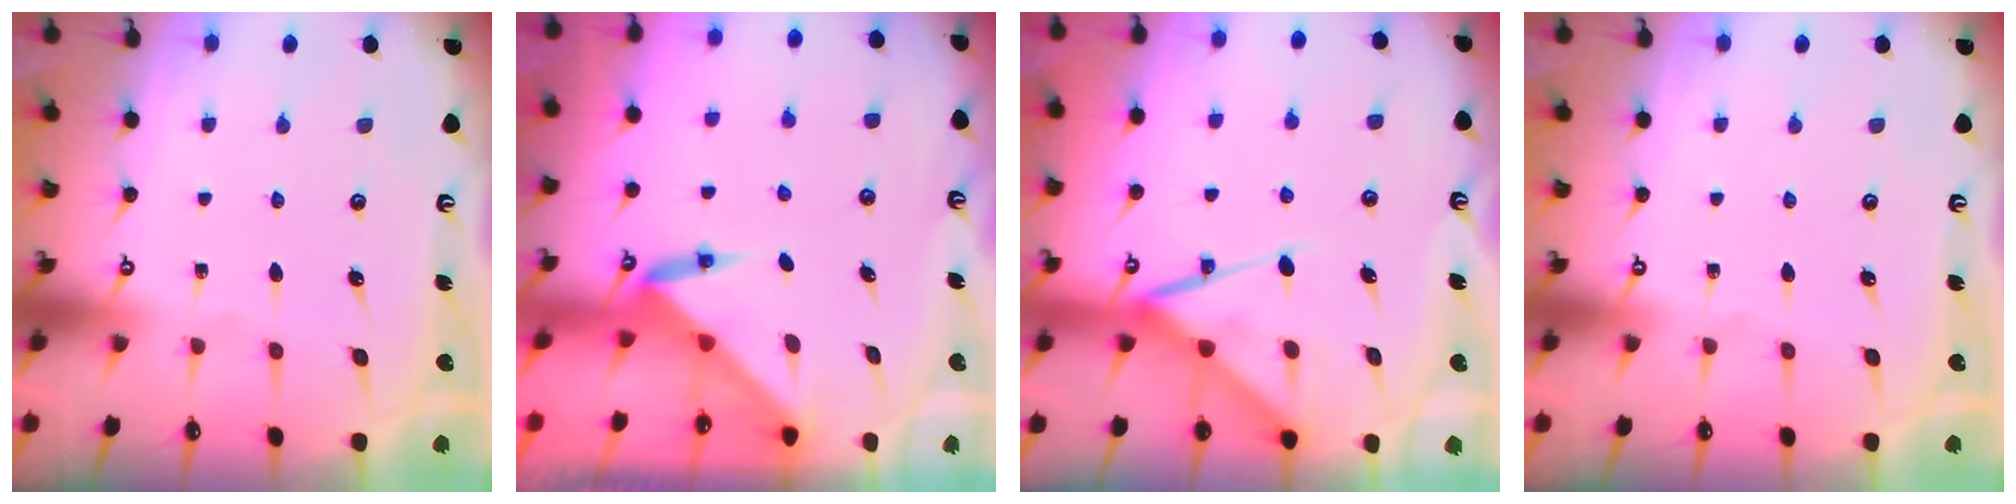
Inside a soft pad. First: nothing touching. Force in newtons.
{"total": 3.5, "press": 3.5, "slide": 0.2}
{"total": 11.4, "press": 11.3, "slide": 1.2}
{"total": 0.0}